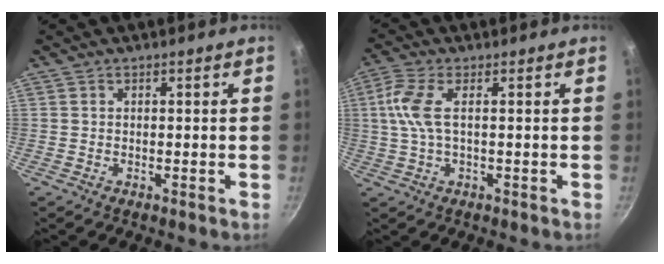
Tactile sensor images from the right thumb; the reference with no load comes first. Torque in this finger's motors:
{"motor_torque": [0.02, 0.31, 0.91, 0.07, 0.11]}